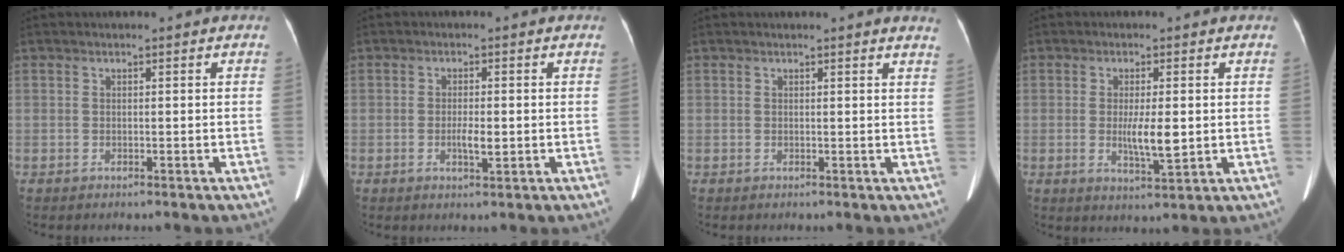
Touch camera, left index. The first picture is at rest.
{"total": 2.7, "force": [-0.5, 0.7, 2.5], "torque": [-0.049, -0.001, -0.006]}
{"total": 4.4, "force": [4.2, 0.0, 1.2], "torque": [-0.010, -0.012, 0.023]}
{"total": 5.0, "force": [-0.1, 1.0, 4.9], "torque": [-0.089, -0.009, 0.001]}